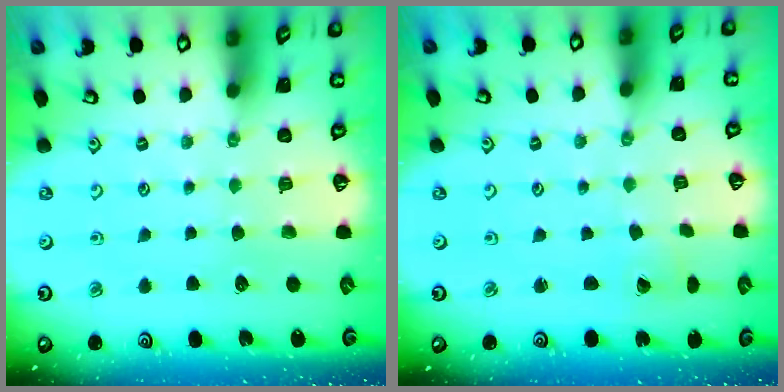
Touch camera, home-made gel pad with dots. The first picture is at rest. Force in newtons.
{"total": 1.7, "press": 1.7, "slide": 0.1}